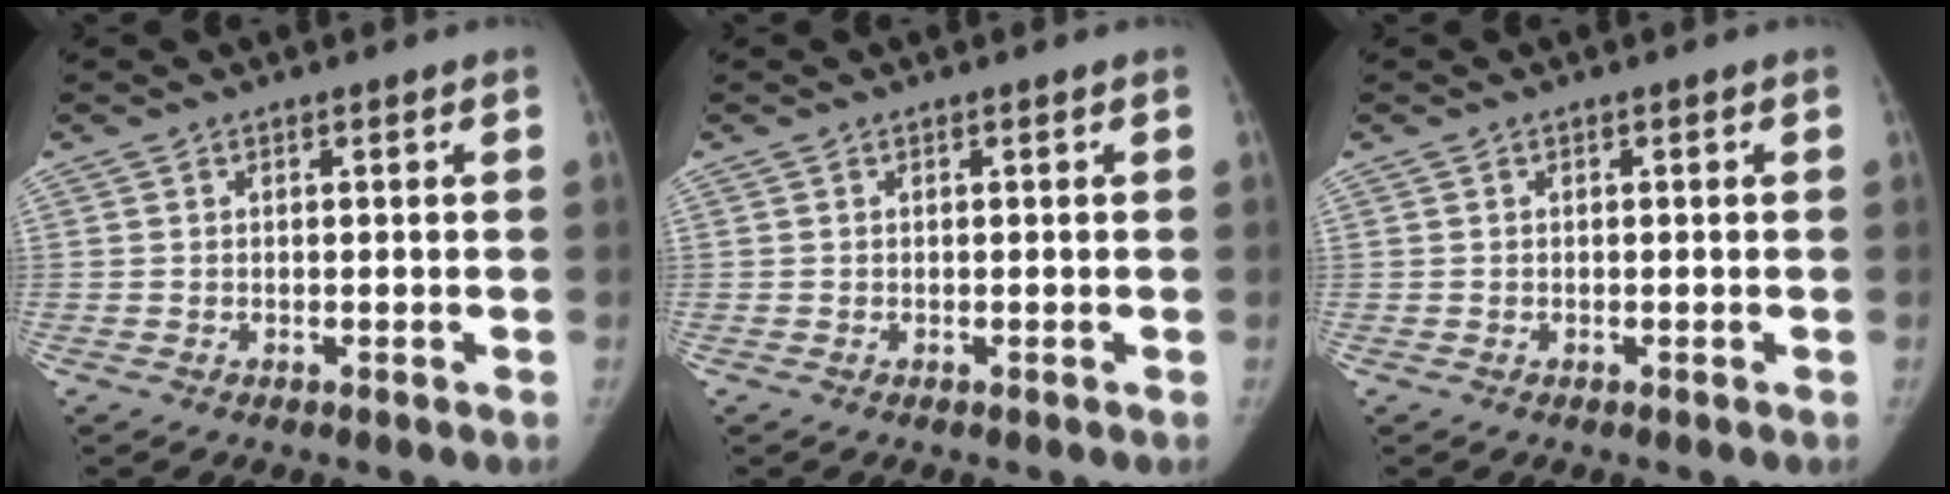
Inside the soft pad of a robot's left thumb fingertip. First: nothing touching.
{"total": 0.0}
{"total": 0.0}